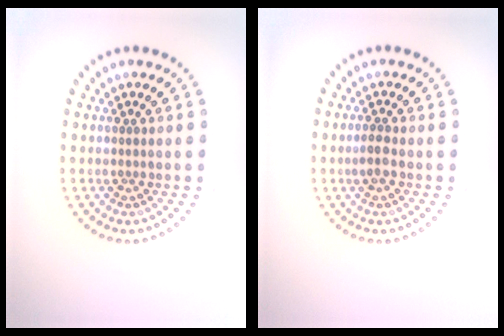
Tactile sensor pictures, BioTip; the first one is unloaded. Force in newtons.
{"total": 1.4, "press": 1.4, "slide": 0.5}